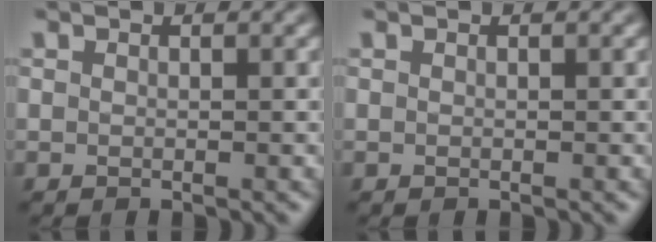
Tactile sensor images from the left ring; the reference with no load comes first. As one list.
[{"total": 0.0}]